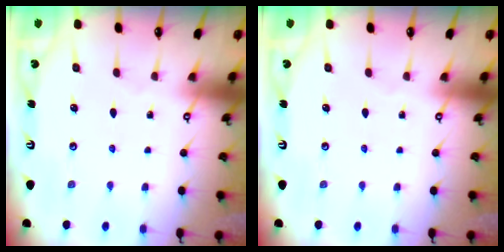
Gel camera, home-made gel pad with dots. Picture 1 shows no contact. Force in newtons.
{"total": 0.0}